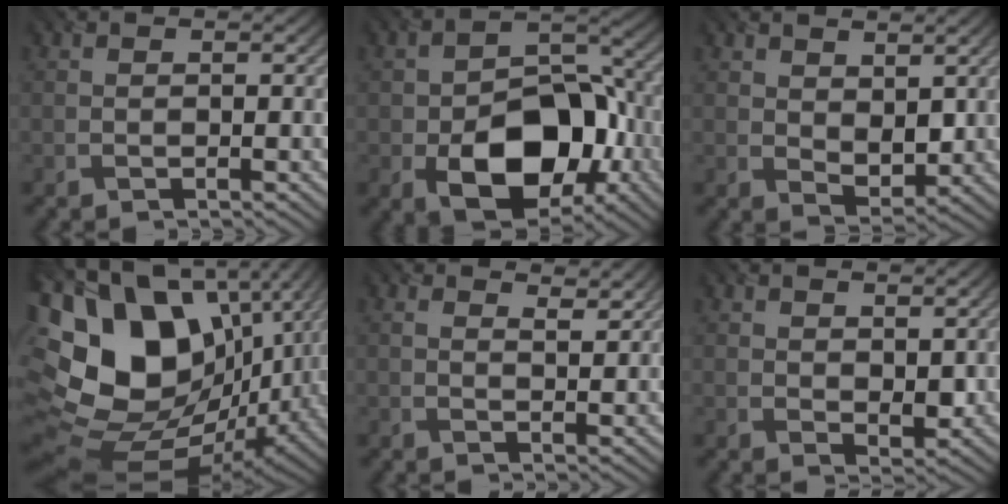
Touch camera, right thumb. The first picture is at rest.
{"total": 13.6, "force": [-4.7, 8.7, 9.3], "torque": [-0.147, -0.018, -0.077]}
{"total": 4.2, "force": [2.0, 2.5, 2.8], "torque": [-0.057, -0.011, 0.038]}
{"total": 20.7, "force": [0.6, 14.5, 14.7], "torque": [-0.292, -0.029, 0.060]}
{"total": 4.2, "force": [3.2, 1.4, 2.3], "torque": [-0.043, -0.009, 0.054]}
{"total": 3.1, "force": [1.4, 1.8, 2.1], "torque": [-0.041, -0.009, 0.030]}